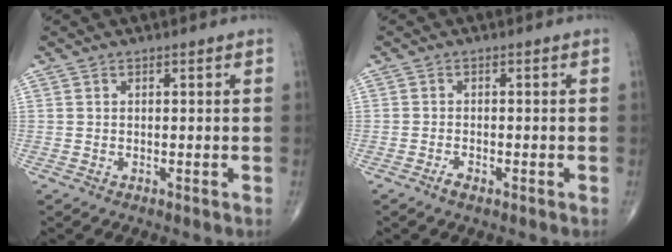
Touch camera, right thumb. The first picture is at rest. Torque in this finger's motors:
{"motor_torque": [-0.13, 0.42, -0.08, -0.11, 0.07]}